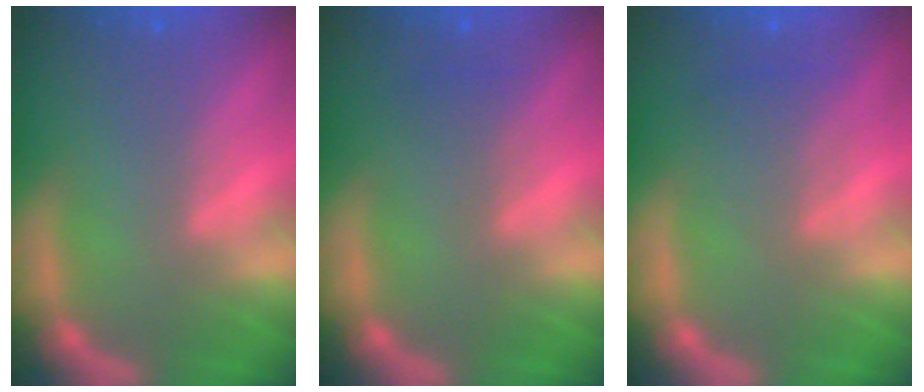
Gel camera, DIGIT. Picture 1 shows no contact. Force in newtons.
{"total": 1.5}
{"total": 2.5}